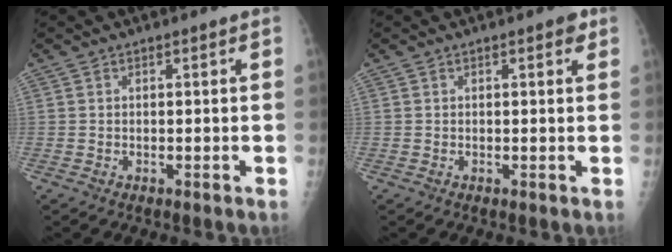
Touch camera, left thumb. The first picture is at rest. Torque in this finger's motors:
{"motor_torque": [0.22, 0.04, 0.25, -0.03, 0.00]}